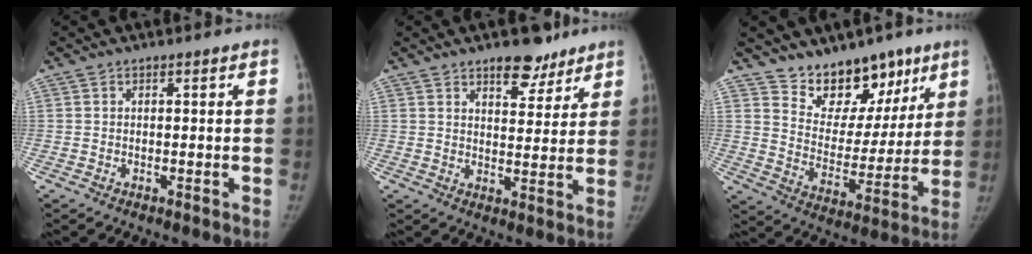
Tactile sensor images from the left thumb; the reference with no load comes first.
{"total": 7.5, "force": [5.5, 3.5, 3.6], "torque": [-0.020, -0.034, 0.080]}
{"total": 14.4, "force": [10.5, 8.1, 5.5], "torque": [-0.020, -0.065, 0.176]}